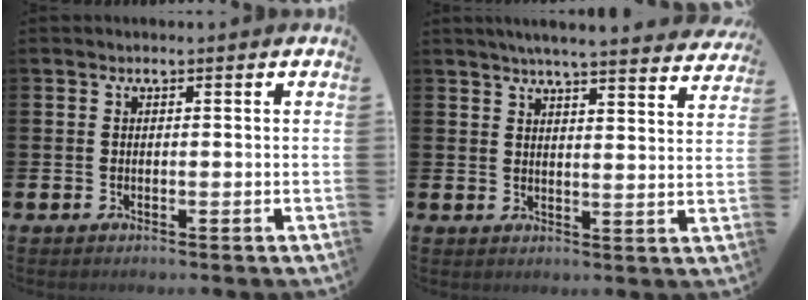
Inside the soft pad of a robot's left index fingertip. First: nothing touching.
{"total": 5.2, "force": [5.0, -0.4, 1.4], "torque": [-0.030, -0.030, 0.084]}